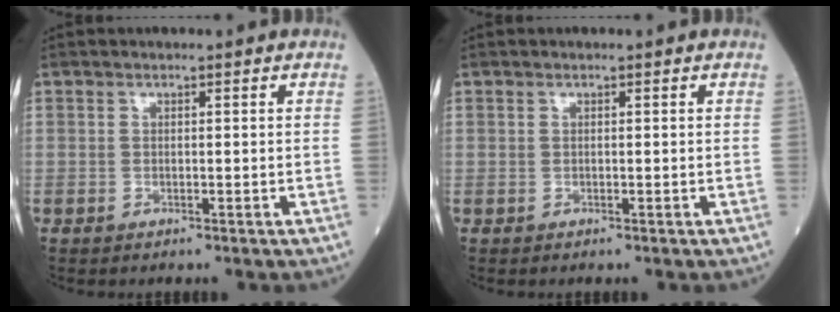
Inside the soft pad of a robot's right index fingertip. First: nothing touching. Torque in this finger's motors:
{"motor_torque": [0.00, 0.00, 0.00, 0.00]}